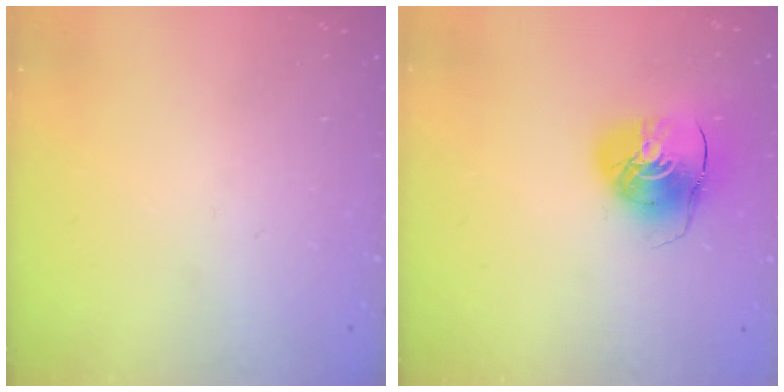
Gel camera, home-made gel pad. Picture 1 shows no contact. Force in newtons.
{"total": 9.4, "press": 9.3, "slide": 1.3}